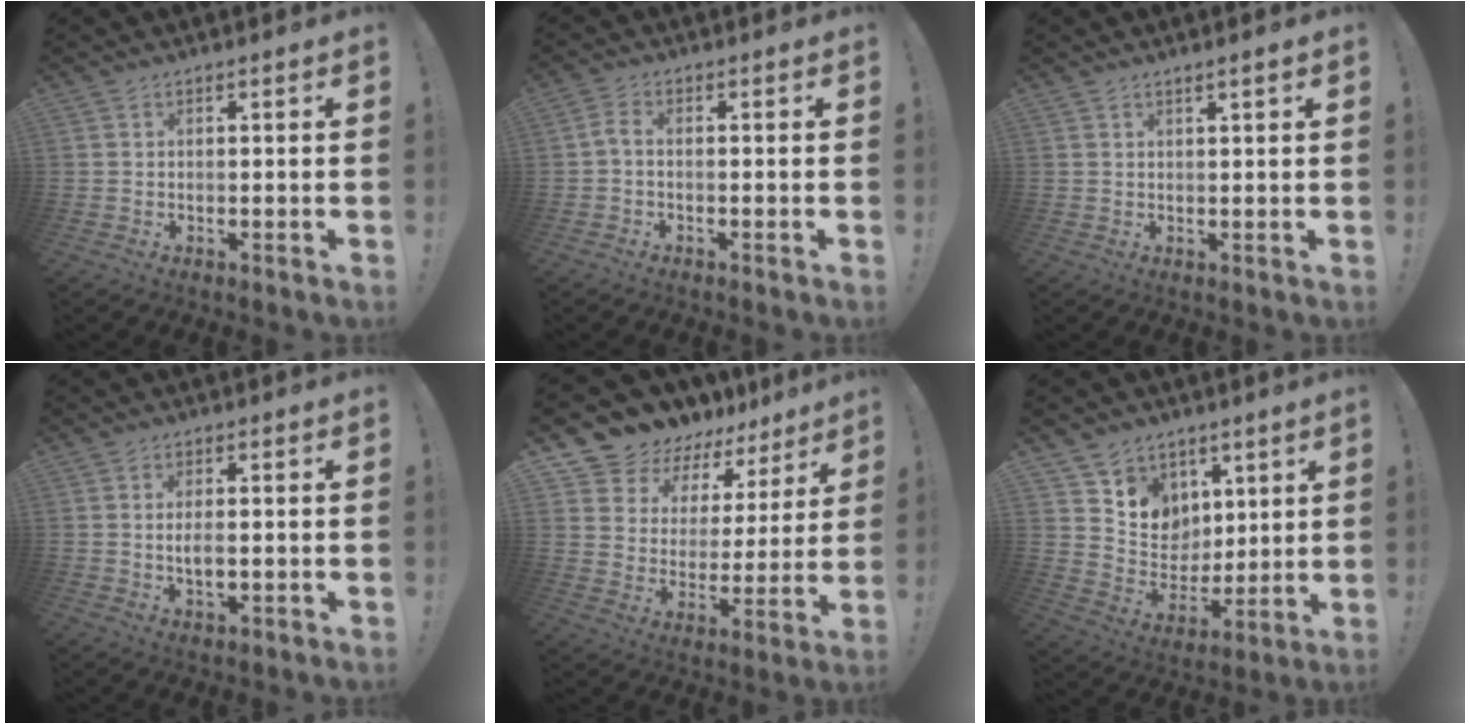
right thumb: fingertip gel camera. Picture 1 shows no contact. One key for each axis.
{"total": 1.8, "fx": 0.4, "fy": 1.1, "fz": 1.3, "tx": -0.021, "ty": 0.004, "tz": 0.006}
{"total": 1.6, "fx": 1.0, "fy": -0.2, "fz": 1.2, "tx": -0.017, "ty": -0.002, "tz": 0.016}
{"total": 4.0, "fx": -0.2, "fy": 2.0, "fz": 3.4, "tx": -0.061, "ty": 0.001, "tz": -0.005}
{"total": 10.3, "fx": 8.9, "fy": 5.2, "fz": 0.8, "tx": -0.038, "ty": -0.083, "tz": 0.169}
{"total": 9.0, "fx": 5.4, "fy": 7.1, "fz": 0.3, "tx": -0.017, "ty": -0.060, "tz": 0.115}